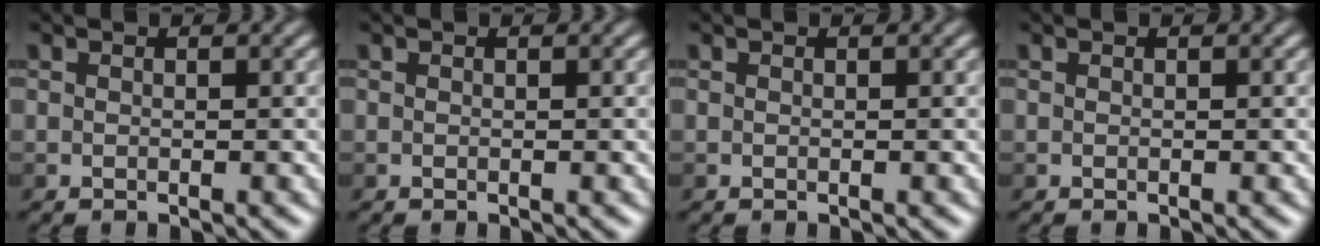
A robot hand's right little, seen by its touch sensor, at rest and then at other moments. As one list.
[{"total": 0.0}, {"total": 0.0}, {"total": 0.0}]